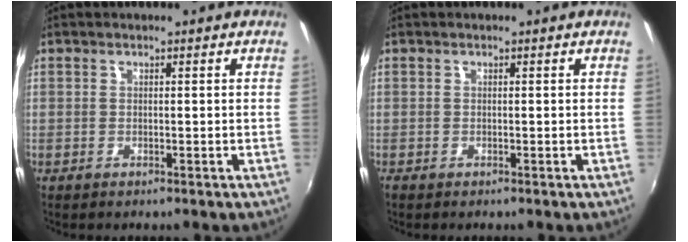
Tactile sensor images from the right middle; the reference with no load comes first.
{"total": 0.0}